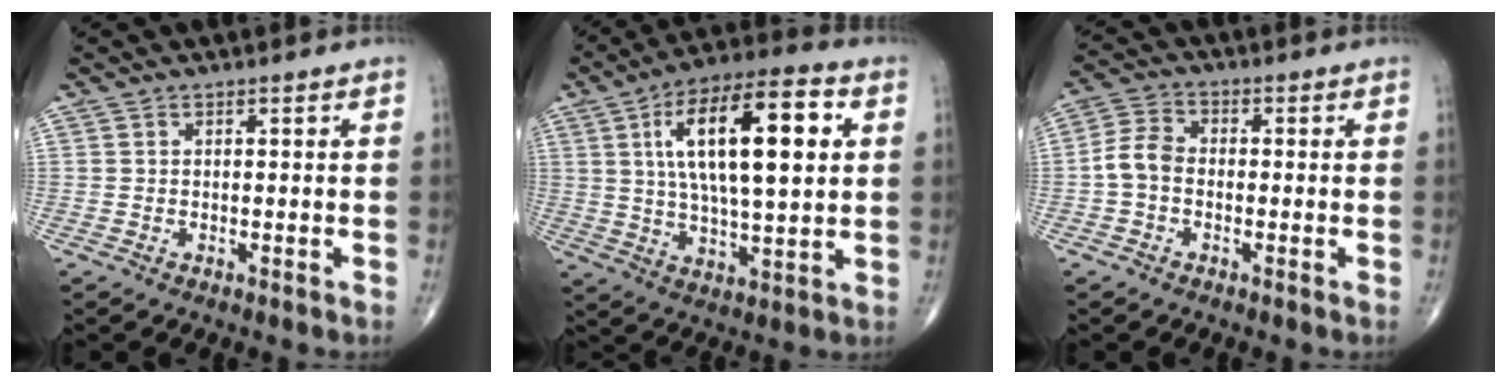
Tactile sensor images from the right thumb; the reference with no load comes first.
{"total": 20.6, "force": [5.1, 7.3, 18.6], "torque": [-0.301, 0.005, 0.081]}
{"total": 5.5, "force": [-1.1, 4.0, 3.6], "torque": [-0.065, 0.018, -0.034]}